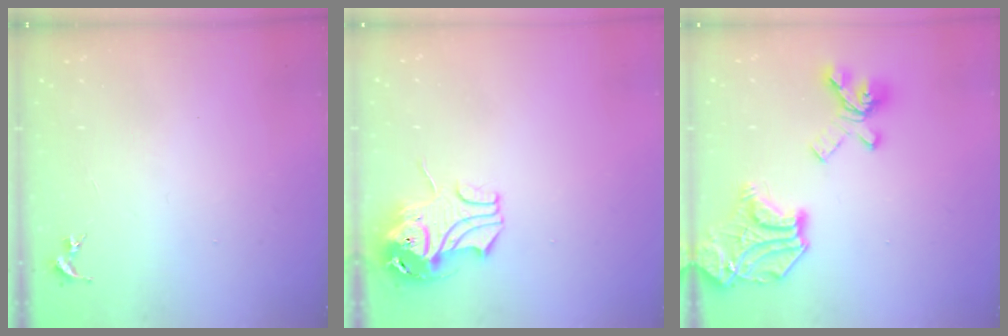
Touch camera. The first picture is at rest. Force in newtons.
{"total": 9.5, "press": 9.4, "slide": 1.2}
{"total": 21.3, "press": 21.2, "slide": 1.6}